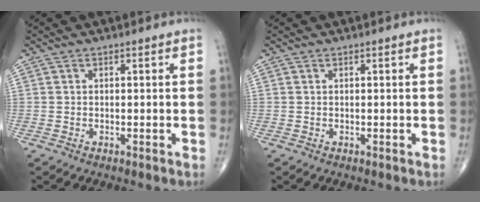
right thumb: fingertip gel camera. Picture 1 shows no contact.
{"total": 0.0}